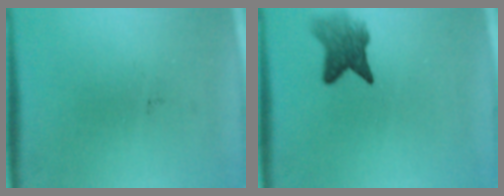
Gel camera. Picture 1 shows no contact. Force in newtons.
{"total": 4.7}